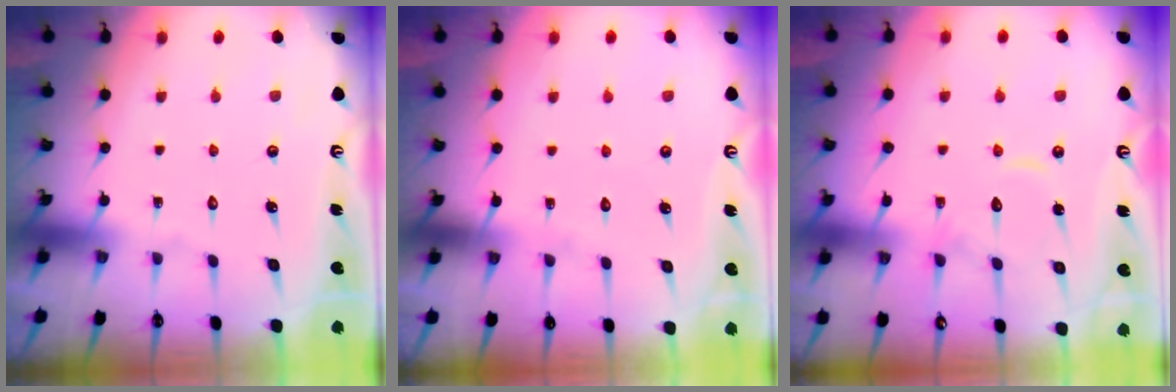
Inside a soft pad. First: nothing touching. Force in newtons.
{"total": 3.3, "press": 3.3, "slide": 0.4}
{"total": 11.3, "press": 11.3, "slide": 0.8}